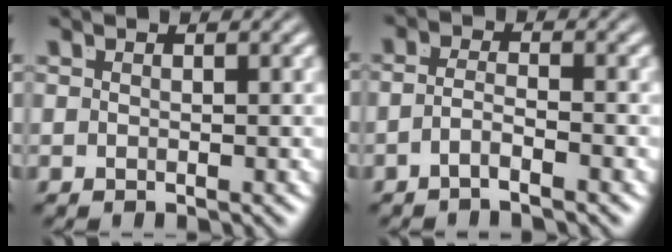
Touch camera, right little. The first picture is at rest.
{"total": 2.2, "force": [-1.9, -0.2, 1.2], "torque": [-0.023, -0.013, -0.030]}